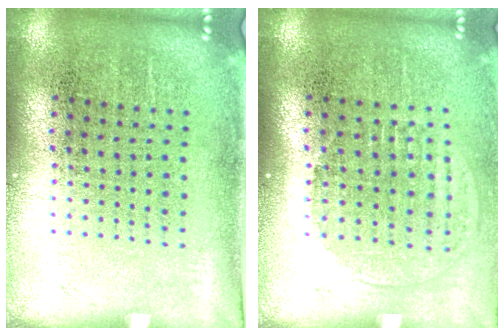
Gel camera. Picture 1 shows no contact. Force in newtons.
{"total": 1.4, "press": 1.1, "slide": 0.7}